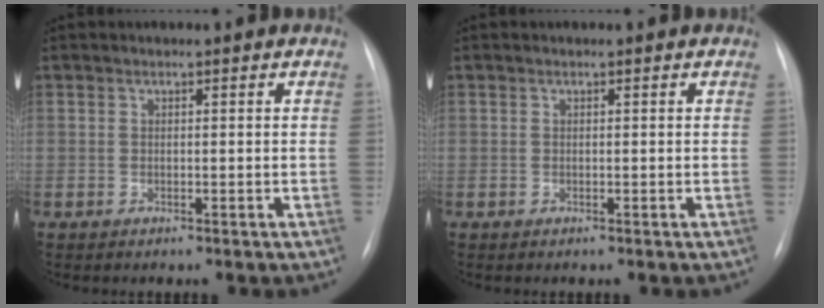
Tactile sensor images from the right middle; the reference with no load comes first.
{"total": 0.0}